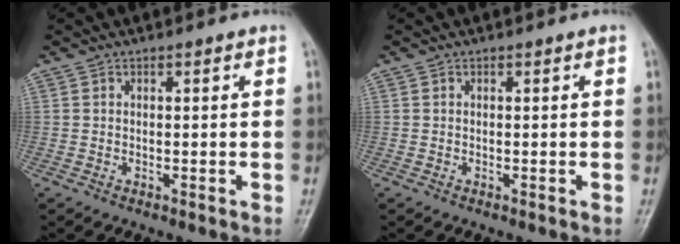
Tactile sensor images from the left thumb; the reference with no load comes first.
{"total": 0.0}